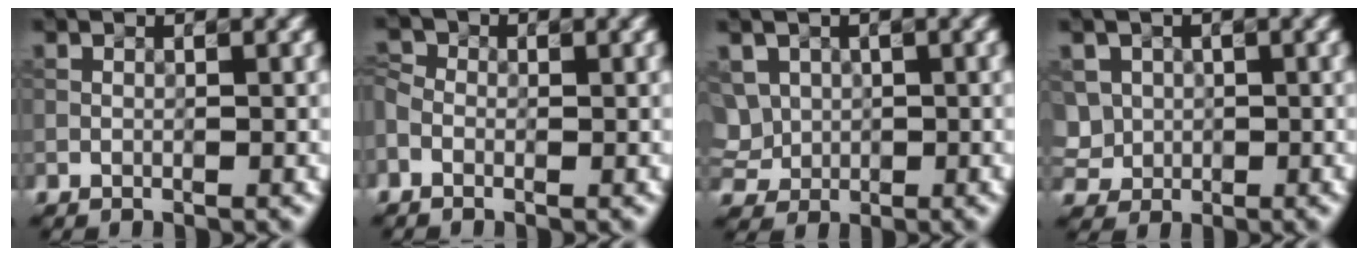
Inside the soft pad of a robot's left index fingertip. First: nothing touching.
{"total": 1.6, "force": [-0.5, 1.2, 0.9], "torque": [-0.025, 0.002, -0.017]}
{"total": 4.9, "force": [0.9, 4.3, 2.2], "torque": [-0.055, 0.020, 0.010]}
{"total": 3.8, "force": [0.3, 3.6, 1.3], "torque": [-0.025, 0.015, 0.004]}